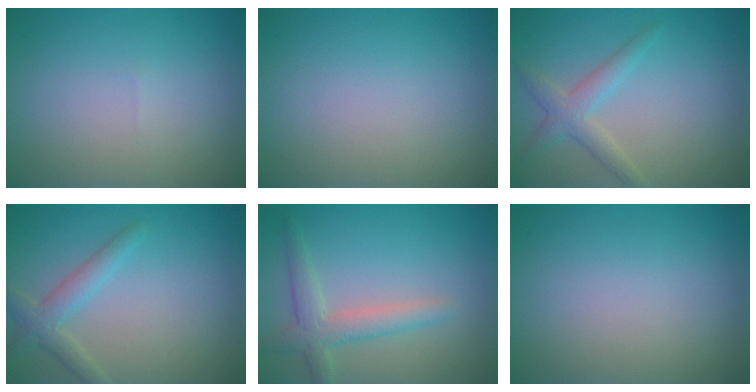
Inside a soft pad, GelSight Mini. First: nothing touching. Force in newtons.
{"total": 0.0}
{"total": 2.6, "press": 2.6, "slide": 0.0}
{"total": 2.5, "press": 2.5, "slide": 0.1}
{"total": 3.3, "press": 3.3, "slide": 0.2}
{"total": 0.0}